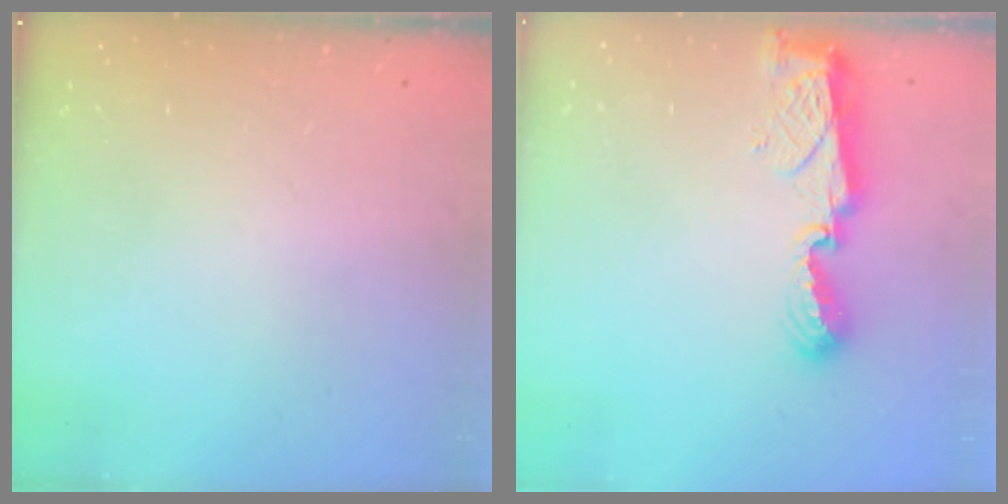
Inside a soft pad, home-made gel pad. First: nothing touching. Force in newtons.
{"total": 8.1, "press": 8.1, "slide": 0.9}